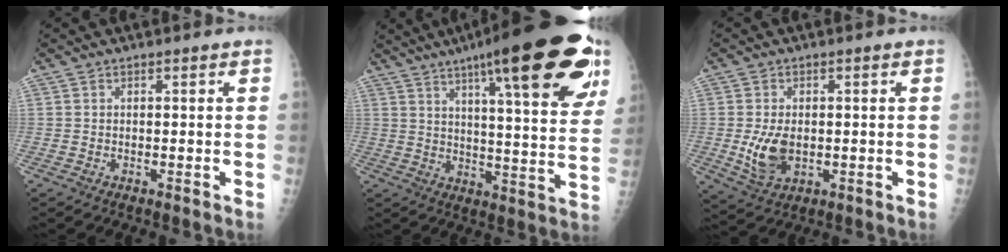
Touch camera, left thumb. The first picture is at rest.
{"total": 27.4, "force": [15.1, 6.1, 22.1], "torque": [-0.292, -0.030, 0.207]}
{"total": 6.8, "force": [-0.8, 4.4, 5.2], "torque": [-0.094, -0.006, -0.004]}